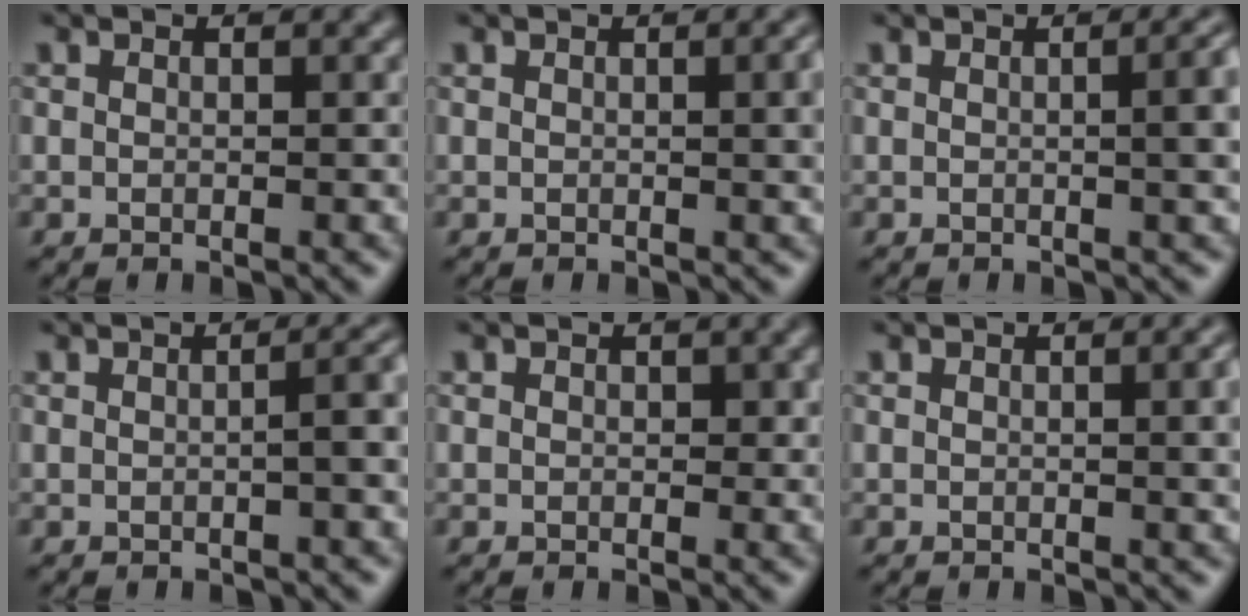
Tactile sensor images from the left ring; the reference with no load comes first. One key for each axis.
{"total": 2.4, "fx": 0.2, "fy": 0.7, "fz": 2.3, "tx": -0.023, "ty": 0.003, "tz": -0.001}
{"total": 4.8, "fx": 0.2, "fy": 1.9, "fz": 4.4, "tx": -0.030, "ty": 0.011, "tz": 0.003}
{"total": 3.2, "fx": 0.0, "fy": 1.2, "fz": 2.9, "tx": -0.015, "ty": 0.014, "tz": -0.001}
{"total": 0.9, "fx": 0.2, "fy": 0.7, "fz": 0.5, "tx": -0.004, "ty": -0.003, "tz": 0.001}
{"total": 2.6, "fx": 0.3, "fy": 0.8, "fz": 2.5, "tx": -0.024, "ty": 0.004, "tz": -0.001}